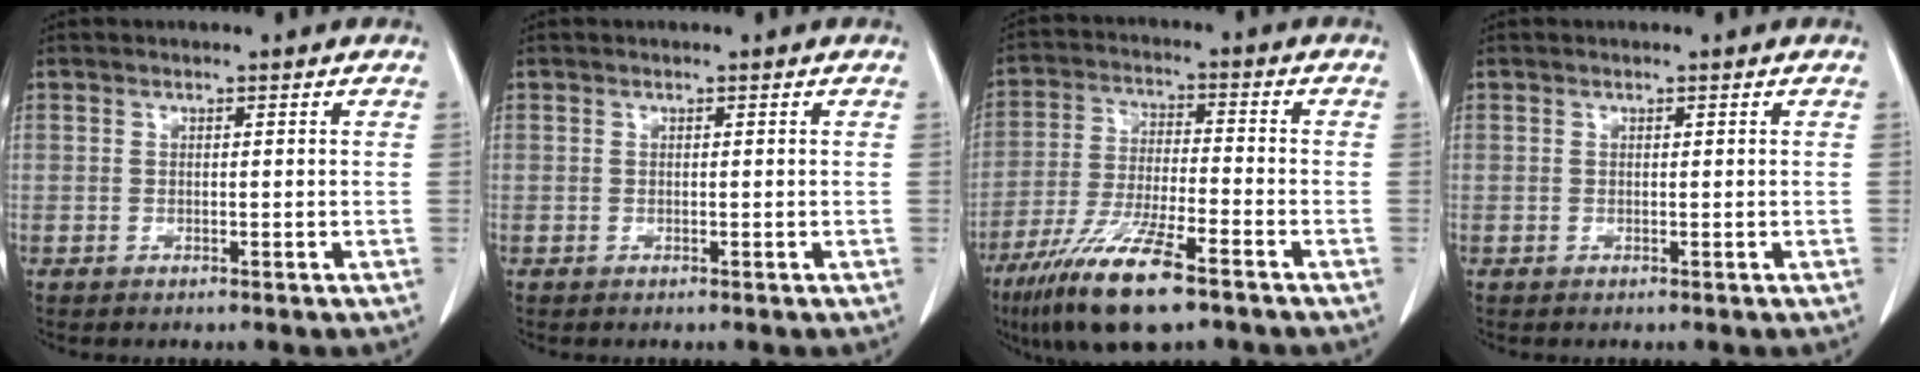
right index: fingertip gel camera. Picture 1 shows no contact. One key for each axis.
{"total": 0.0}
{"total": 13.2, "fx": -8.6, "fy": 1.9, "fz": 9.8, "tx": -0.195, "ty": -0.029, "tz": -0.153}
{"total": 0.0}